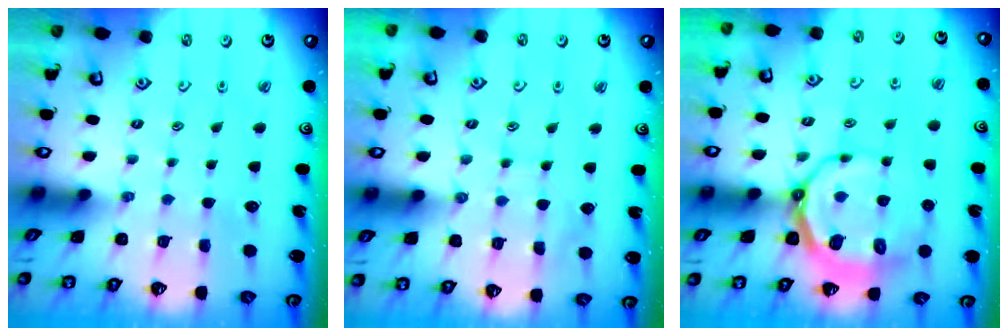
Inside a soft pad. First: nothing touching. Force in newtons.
{"total": 3.9, "press": 3.9, "slide": 0.5}
{"total": 11.2, "press": 10.7, "slide": 3.4}